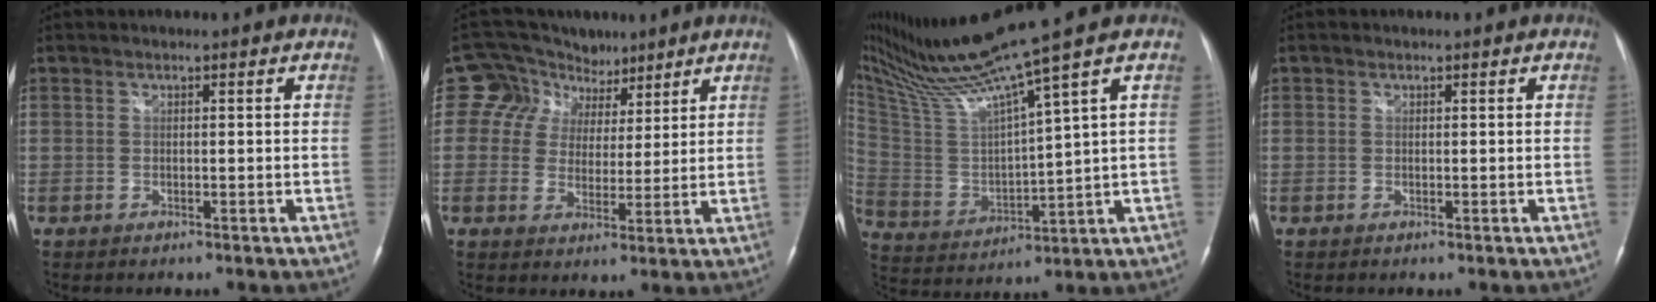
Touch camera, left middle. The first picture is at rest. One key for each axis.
{"total": 8.3, "fx": 5.0, "fy": 6.6, "fz": 0.5, "tx": -0.006, "ty": 0.022, "tz": 0.073}
{"total": 16.7, "fx": 12.9, "fy": -2.4, "fz": 10.4, "tx": -0.191, "ty": -0.008, "tz": 0.244}
{"total": 0.0}